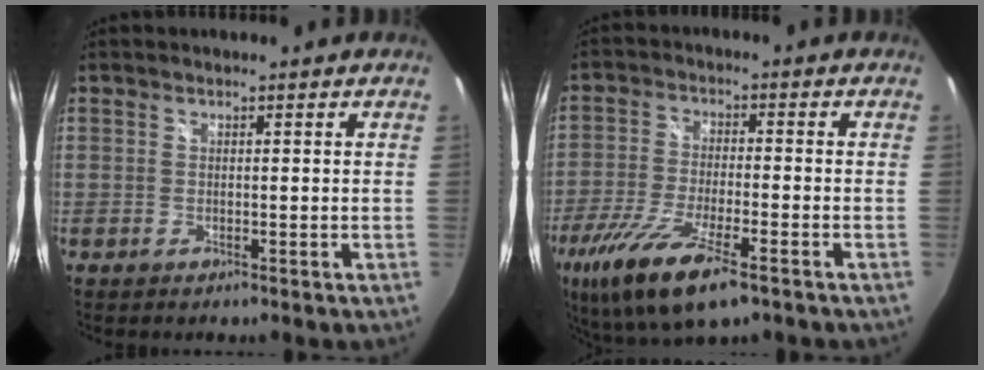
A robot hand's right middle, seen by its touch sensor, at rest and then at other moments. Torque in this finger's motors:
{"motor_torque": [1.39, -0.75, 0.48, 0.21]}